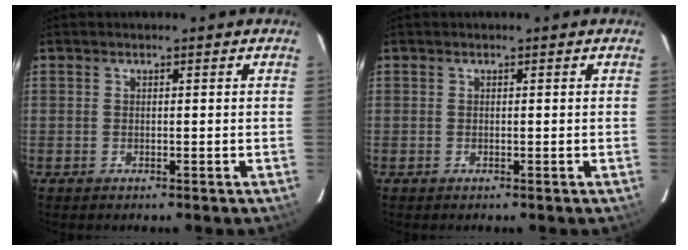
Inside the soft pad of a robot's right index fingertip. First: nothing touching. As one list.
[{"total": 0.0}]